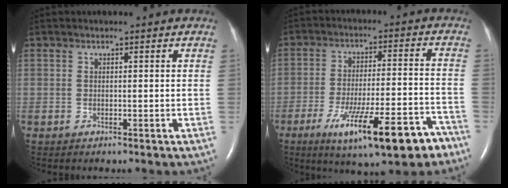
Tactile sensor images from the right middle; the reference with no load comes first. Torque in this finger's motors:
{"motor_torque": [1.14, -0.98, 0.56, 0.19]}